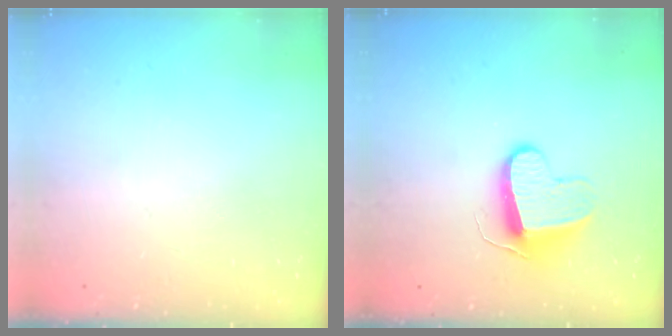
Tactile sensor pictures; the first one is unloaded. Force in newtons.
{"total": 9.7, "press": 9.7, "slide": 0.3}